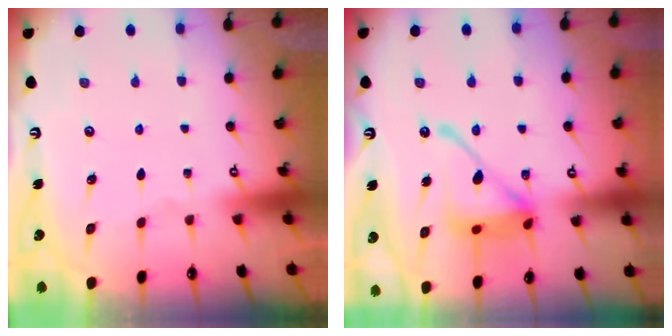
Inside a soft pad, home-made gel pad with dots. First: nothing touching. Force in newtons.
{"total": 16.1, "press": 16.0, "slide": 1.6}